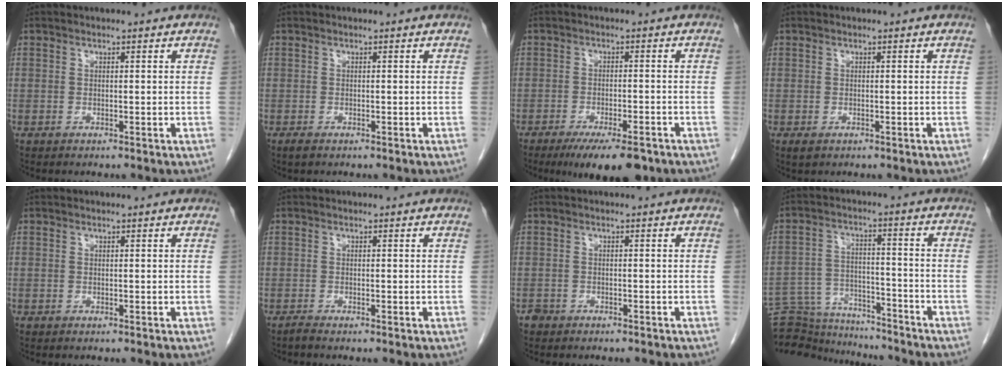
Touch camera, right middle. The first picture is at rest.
{"total": 0.9, "force": [-0.6, 0.3, 0.5], "torque": [-0.015, -0.001, -0.008]}
{"total": 9.3, "force": [-6.6, 2.4, 6.0], "torque": [-0.085, -0.013, -0.099]}
{"total": 0.9, "force": [-0.4, 0.5, 0.6], "torque": [-0.011, 0.000, -0.001]}
{"total": 0.0}
{"total": 0.7, "force": [-0.6, -0.2, 0.3], "torque": [-0.008, 0.000, -0.013]}
{"total": 2.0, "force": [-1.7, 0.9, 0.3], "torque": [-0.009, 0.000, -0.026]}
{"total": 15.5, "force": [-15.0, 2.9, 3.0], "torque": [-0.060, 0.025, -0.225]}